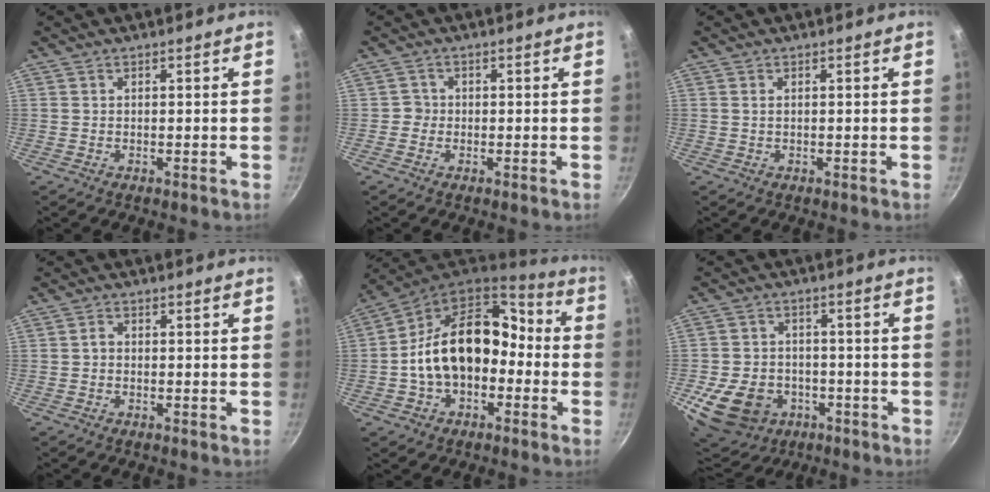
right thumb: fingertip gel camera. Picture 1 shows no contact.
{"total": 1.6, "force": [-0.5, 1.5, 0.2], "torque": [0.008, 0.005, -0.012]}
{"total": 0.7, "force": [0.1, 0.4, 0.6], "torque": [-0.012, 0.001, 0.001]}
{"total": 1.1, "force": [-0.2, 0.9, 0.6], "torque": [-0.011, 0.007, -0.006]}
{"total": 18.3, "force": [-2.3, 12.7, 12.9], "torque": [-0.180, 0.064, -0.044]}
{"total": 15.2, "force": [-4.9, 12.0, 7.8], "torque": [-0.137, 0.030, -0.064]}